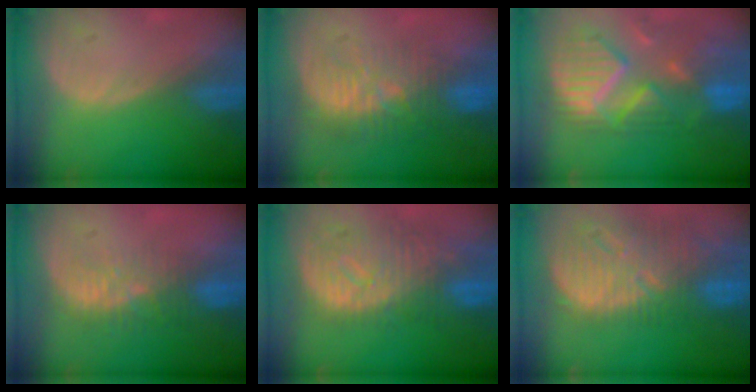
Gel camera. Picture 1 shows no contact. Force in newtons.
{"total": 9.1, "press": 8.8, "slide": 2.3}
{"total": 12.0, "press": 10.4, "slide": 6.0}
{"total": 6.0, "press": 5.7, "slide": 1.9}
{"total": 10.8, "press": 9.7, "slide": 4.8}
{"total": 13.3, "press": 11.5, "slide": 6.7}